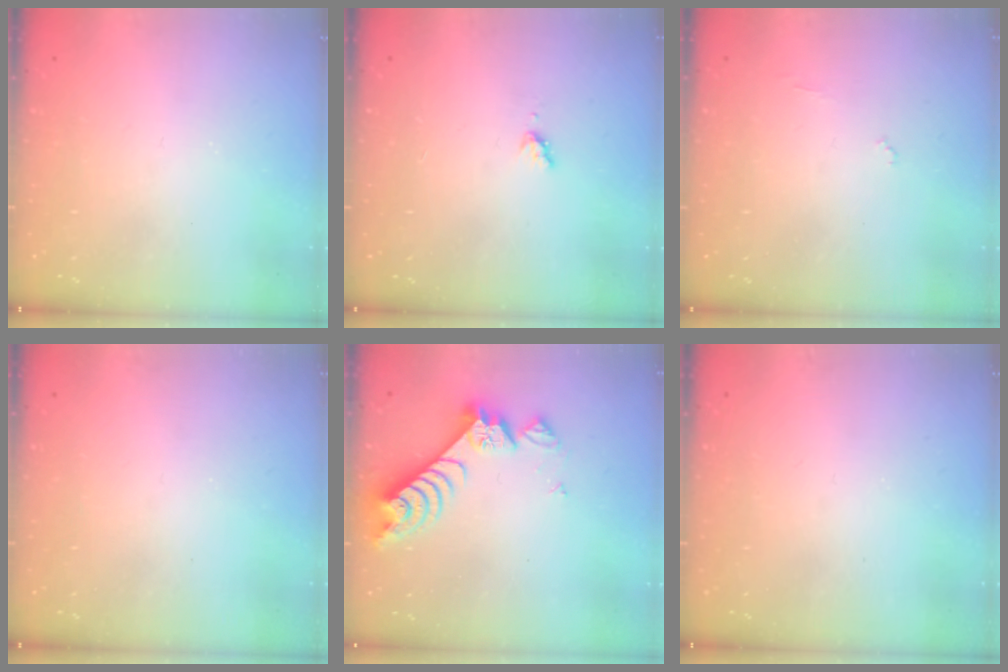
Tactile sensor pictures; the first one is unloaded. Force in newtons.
{"total": 4.4, "press": 4.4, "slide": 0.3}
{"total": 3.9, "press": 3.9, "slide": 0.3}
{"total": 0.0}
{"total": 8.5, "press": 8.4, "slide": 0.8}
{"total": 0.0}